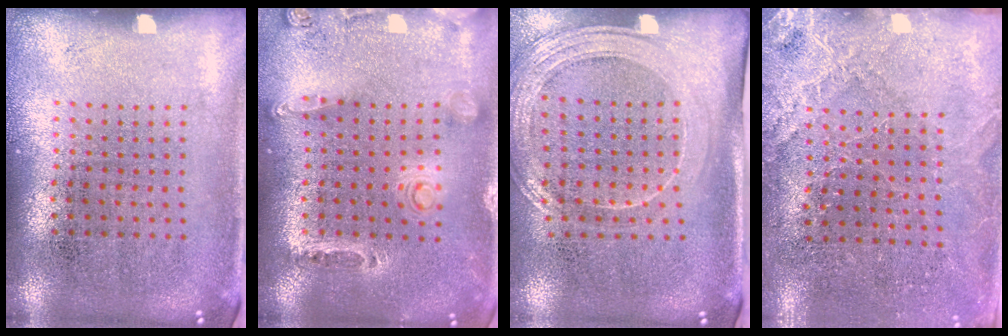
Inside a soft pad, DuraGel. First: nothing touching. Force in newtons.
{"total": 0.6, "press": 0.6, "slide": 0.3}
{"total": 1.9, "press": 1.7, "slide": 0.9}
{"total": 2.6, "press": 2.6, "slide": 0.5}